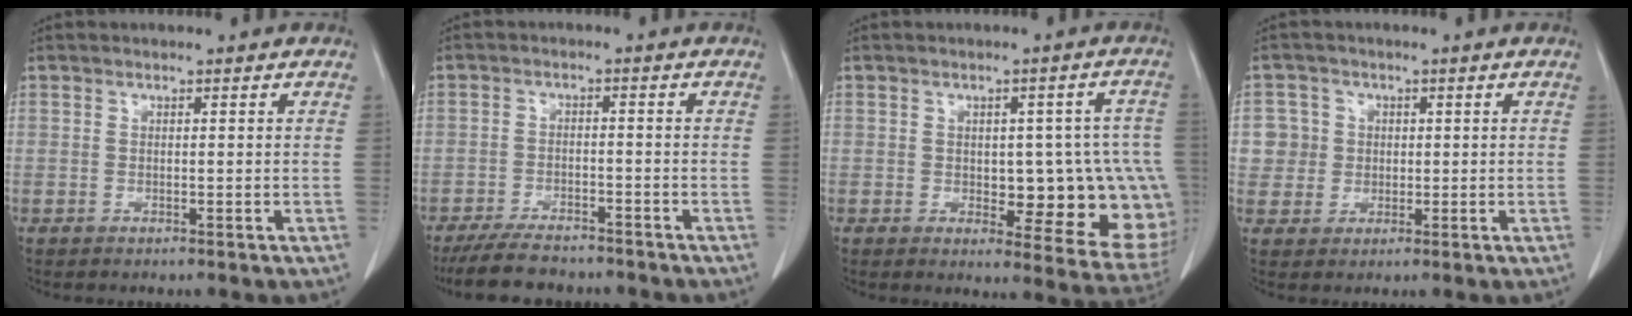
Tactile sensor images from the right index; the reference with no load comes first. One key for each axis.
{"total": 8.0, "fx": -7.0, "fy": 2.5, "fz": 3.0, "tx": -0.051, "ty": -0.014, "tz": -0.111}
{"total": 14.9, "fx": -1.9, "fy": 6.0, "fz": 13.5, "tx": -0.111, "ty": 0.019, "tz": -0.001}
{"total": 4.8, "fx": 0.6, "fy": 4.7, "fz": 0.0, "tx": 0.010, "ty": 0.014, "tz": 0.016}